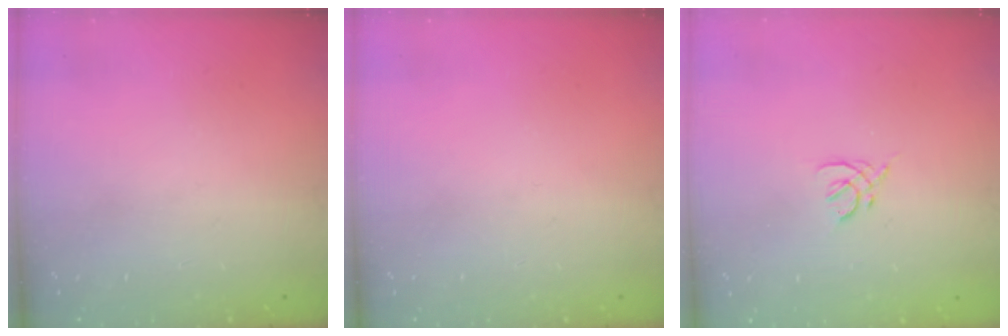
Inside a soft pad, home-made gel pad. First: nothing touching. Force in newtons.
{"total": 0.0}
{"total": 2.0, "press": 1.9, "slide": 0.6}